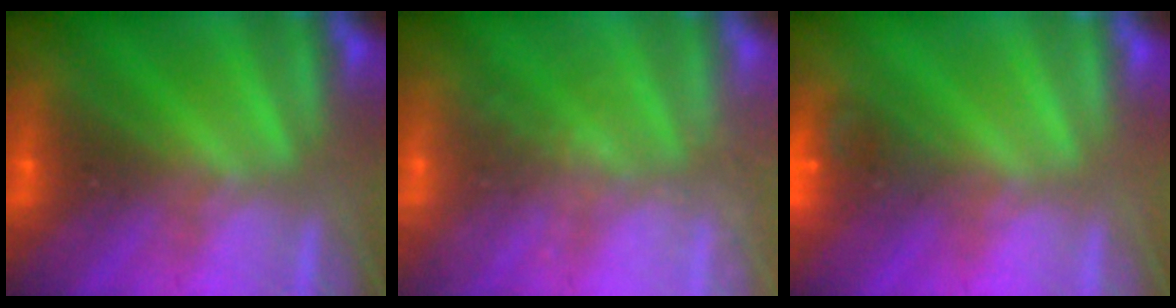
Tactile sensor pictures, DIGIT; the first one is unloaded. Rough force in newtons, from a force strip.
{"total": 1.9}
{"total": 4.5}